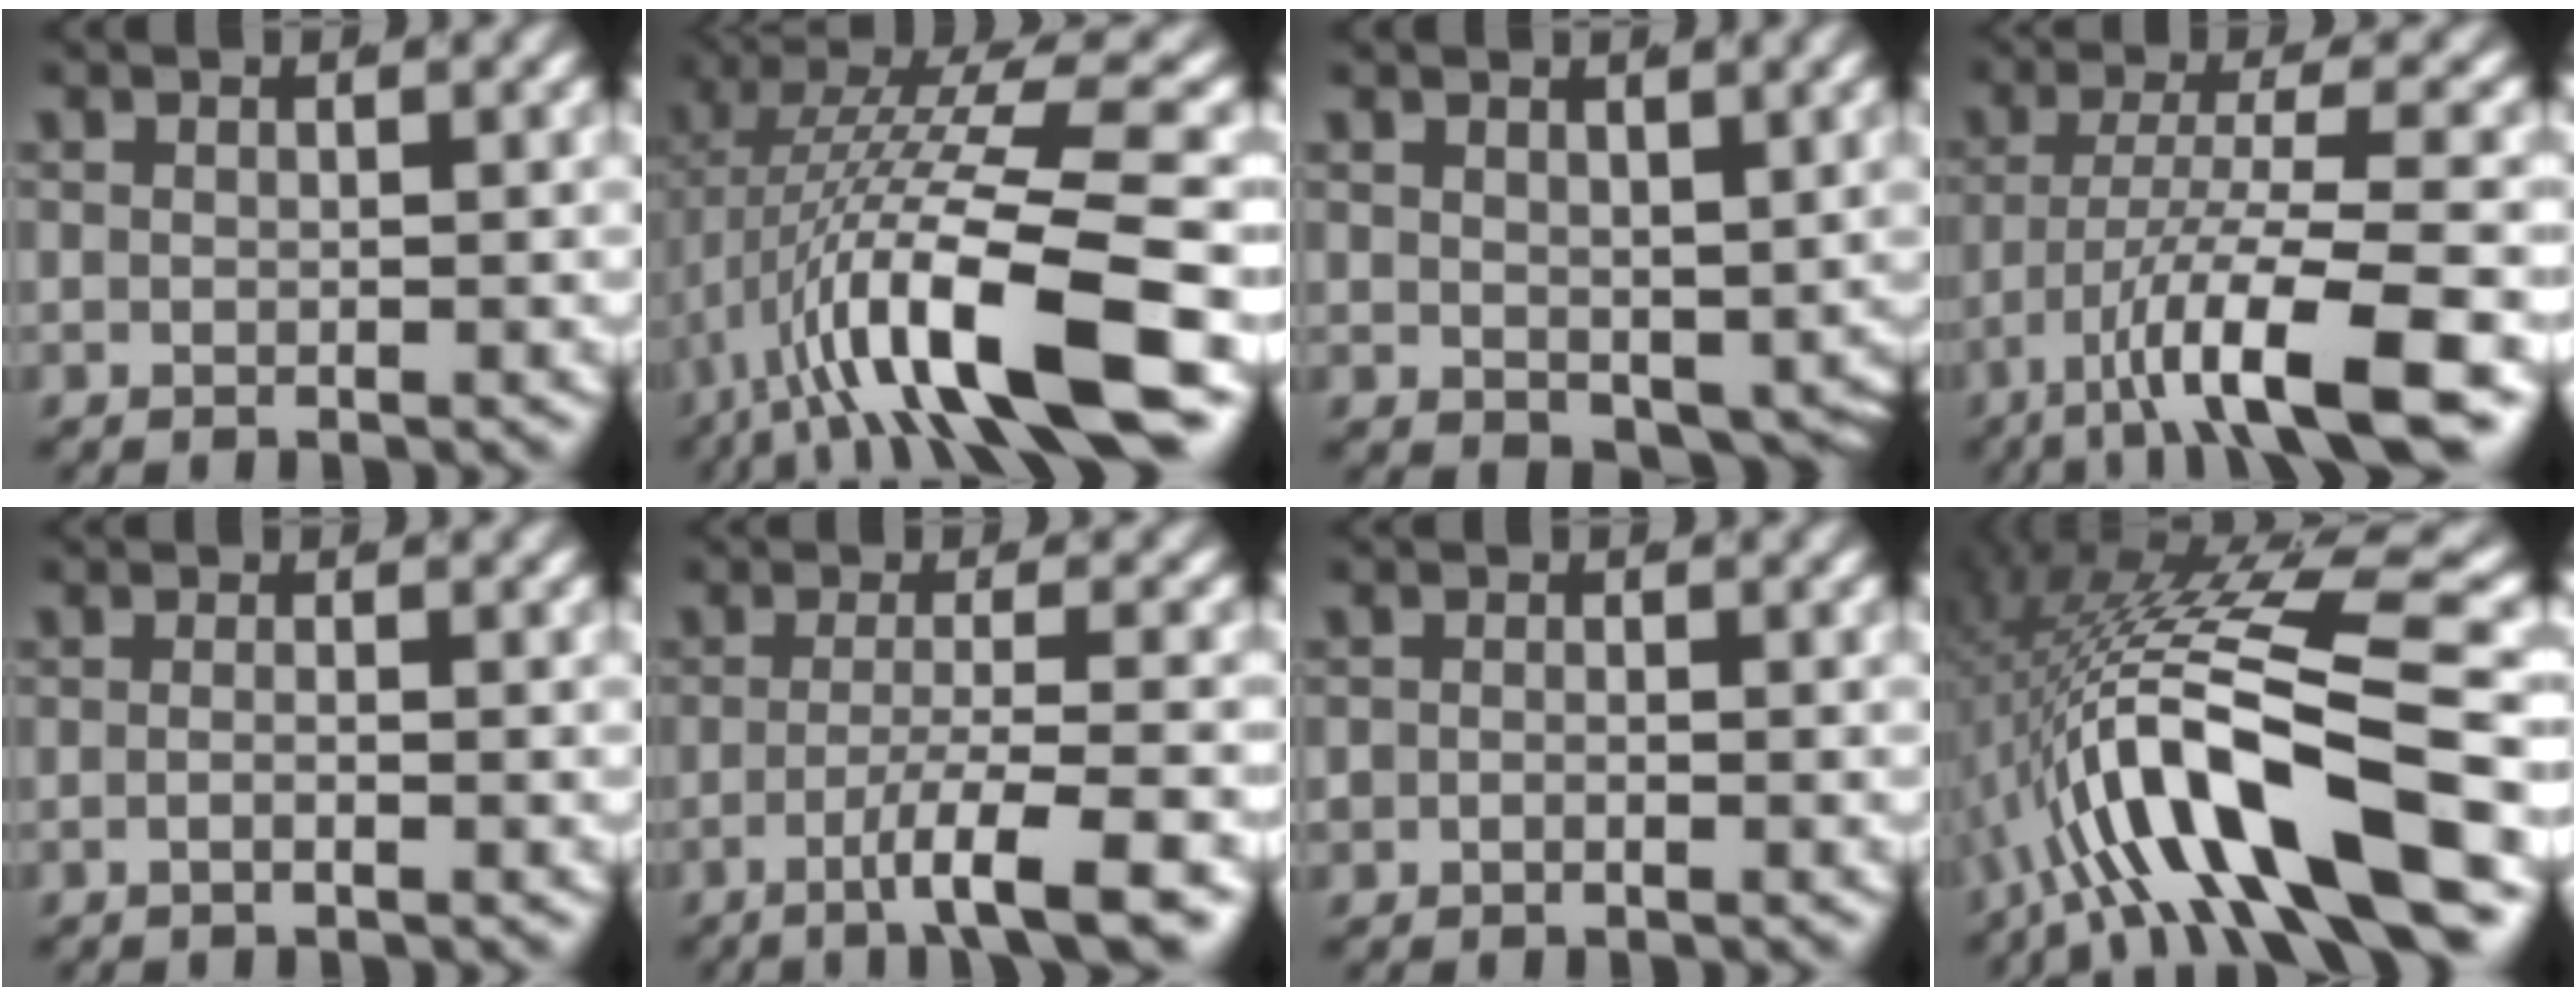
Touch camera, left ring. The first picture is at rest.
{"total": 10.5, "force": [-2.5, 3.0, 9.8], "torque": [-0.164, -0.011, -0.024]}
{"total": 3.1, "force": [-1.3, 1.4, 2.5], "torque": [-0.027, -0.029, -0.001]}
{"total": 8.8, "force": [-4.9, 1.7, 7.2], "torque": [-0.117, -0.018, -0.063]}
{"total": 1.3, "force": [-1.0, -0.2, 0.8], "torque": [-0.020, -0.006, -0.016]}
{"total": 6.0, "force": [-3.7, 0.3, 4.7], "torque": [-0.078, -0.019, -0.048]}
{"total": 2.6, "force": [-1.3, 2.2, 0.8], "torque": [-0.031, -0.013, -0.021]}
{"total": 12.8, "force": [-1.3, 4.3, 12.0], "torque": [-0.216, 0.002, -0.010]}